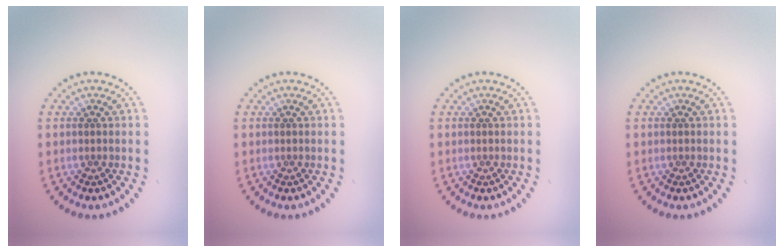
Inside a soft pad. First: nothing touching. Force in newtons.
{"total": 0.0}
{"total": 0.0}
{"total": 0.0}